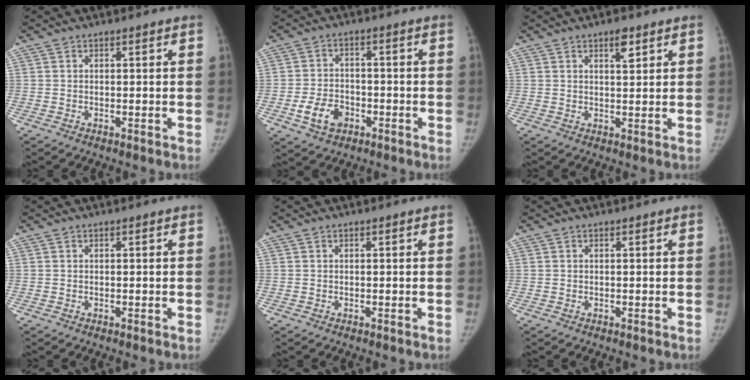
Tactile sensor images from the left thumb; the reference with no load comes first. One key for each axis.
{"total": 6.9, "fx": -3.0, "fy": 4.9, "fz": 3.8, "tx": -0.057, "ty": 0.017, "tz": -0.049}
{"total": 3.0, "fx": 1.8, "fy": 1.2, "fz": 2.1, "tx": -0.019, "ty": -0.008, "tz": 0.027}
{"total": 0.0}
{"total": 0.0}
{"total": 0.0}